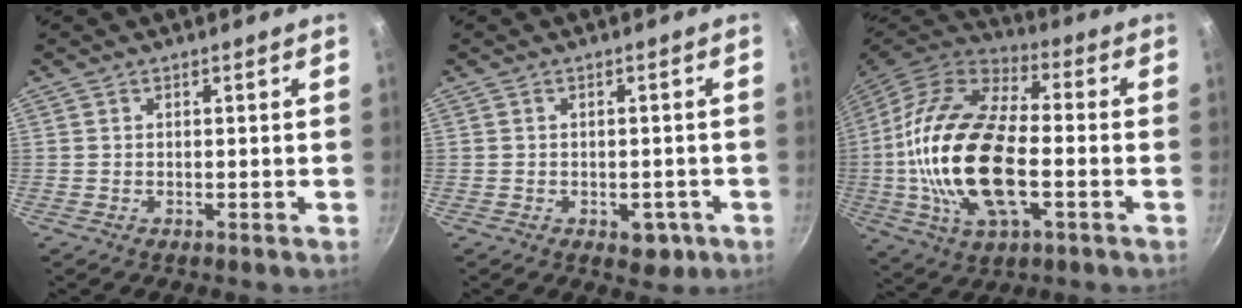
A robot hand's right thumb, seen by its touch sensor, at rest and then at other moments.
{"total": 3.6, "force": [-1.6, 2.4, 2.3], "torque": [-0.007, 0.008, -0.014]}
{"total": 24.7, "force": [-3.3, 11.9, 21.3], "torque": [-0.436, 0.013, -0.059]}